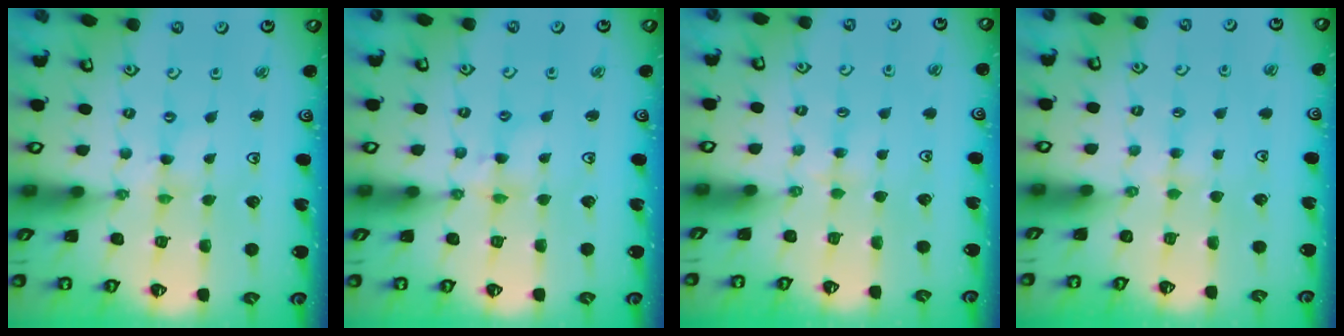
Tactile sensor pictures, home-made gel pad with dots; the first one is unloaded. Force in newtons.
{"total": 5.6, "press": 5.6, "slide": 0.4}
{"total": 2.3, "press": 2.3, "slide": 0.4}
{"total": 2.4, "press": 2.4, "slide": 0.4}